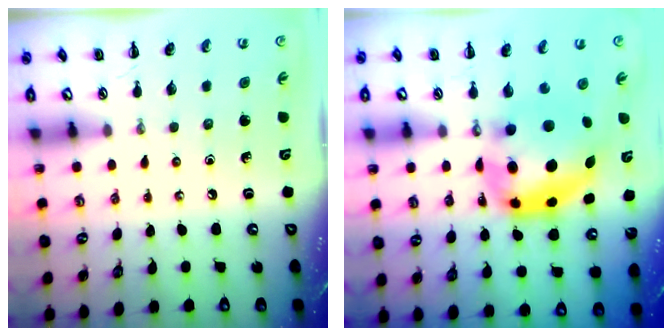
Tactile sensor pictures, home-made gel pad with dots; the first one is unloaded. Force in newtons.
{"total": 9.0, "press": 8.7, "slide": 2.3}